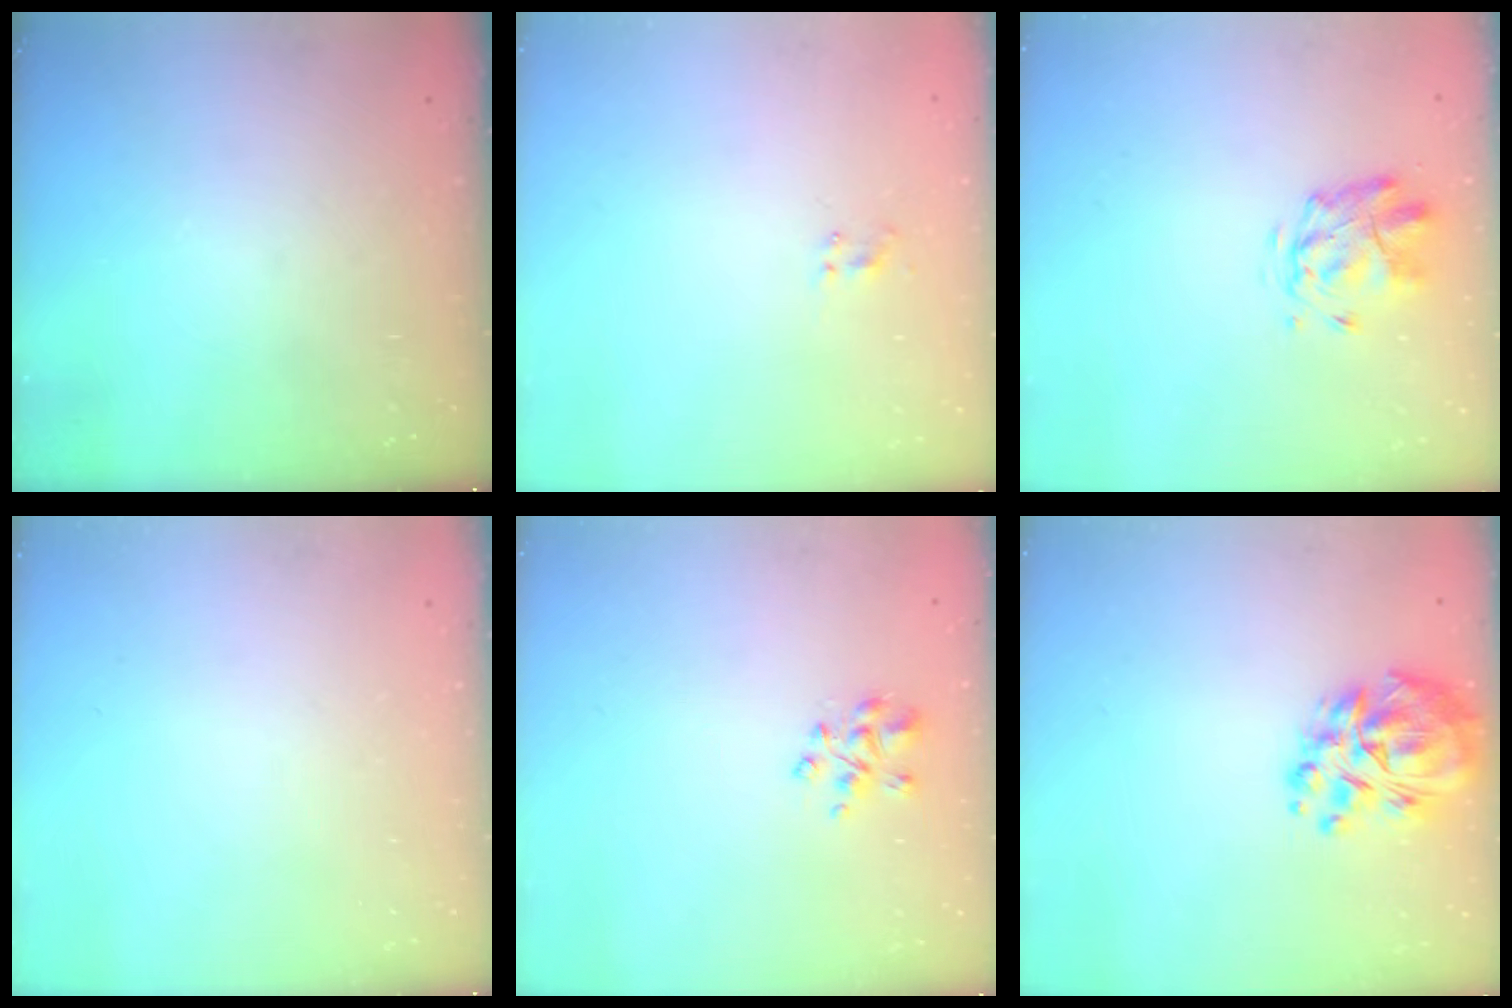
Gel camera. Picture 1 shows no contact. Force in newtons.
{"total": 1.5, "press": 1.3, "slide": 0.8}
{"total": 2.8, "press": 2.4, "slide": 1.3}
{"total": 0.0}
{"total": 4.6, "press": 4.4, "slide": 1.3}
{"total": 14.5, "press": 13.7, "slide": 4.7}